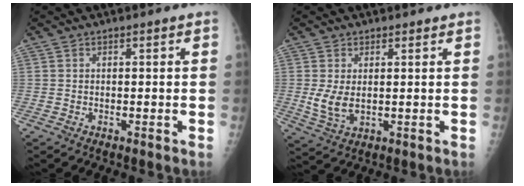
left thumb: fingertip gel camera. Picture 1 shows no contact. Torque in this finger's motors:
{"motor_torque": [0.17, 0.00, 0.70, -0.20, 0.18]}